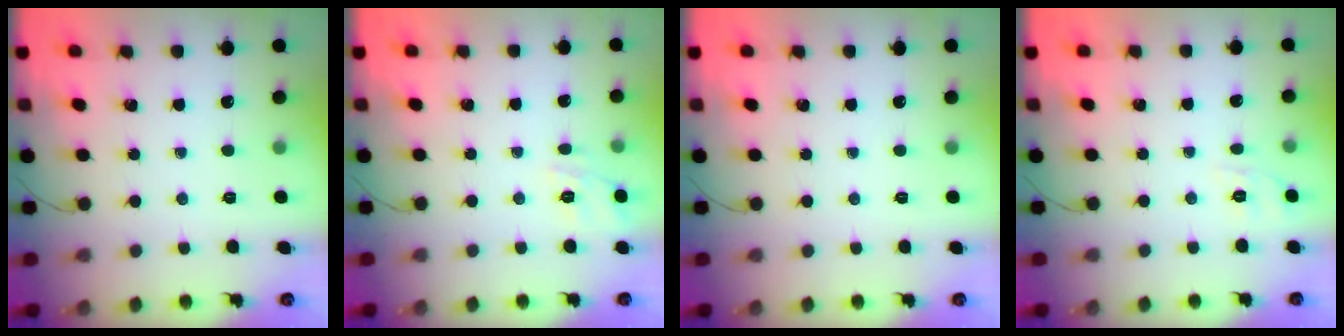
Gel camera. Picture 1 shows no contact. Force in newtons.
{"total": 10.7, "press": 10.6, "slide": 1.1}
{"total": 0.0}
{"total": 5.4, "press": 5.0, "slide": 1.9}